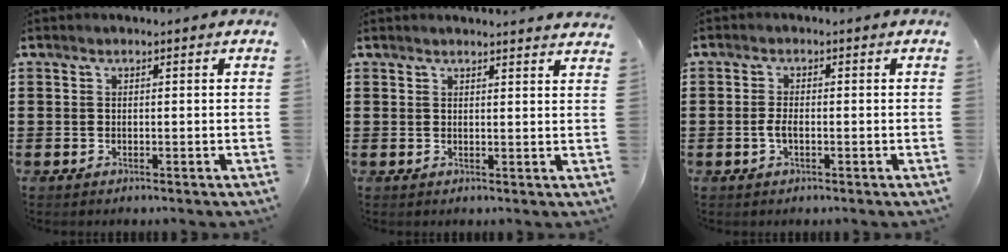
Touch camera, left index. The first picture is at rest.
{"total": 1.9, "force": [1.8, -0.3, 0.4], "torque": [-0.011, -0.004, 0.035]}
{"total": 2.2, "force": [-0.6, 0.9, 1.9], "torque": [-0.051, -0.004, -0.016]}